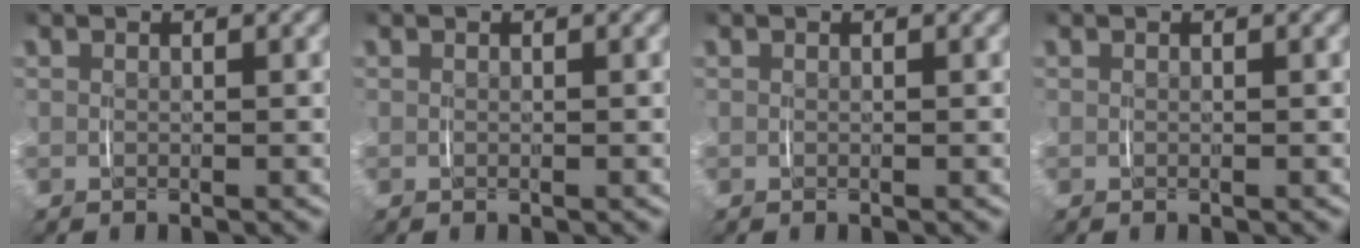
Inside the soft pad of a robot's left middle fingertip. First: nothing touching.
{"total": 0.0}
{"total": 0.0}
{"total": 0.0}